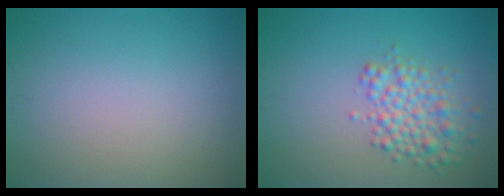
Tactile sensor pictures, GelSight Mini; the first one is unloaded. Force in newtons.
{"total": 3.7, "press": 3.7, "slide": 0.2}